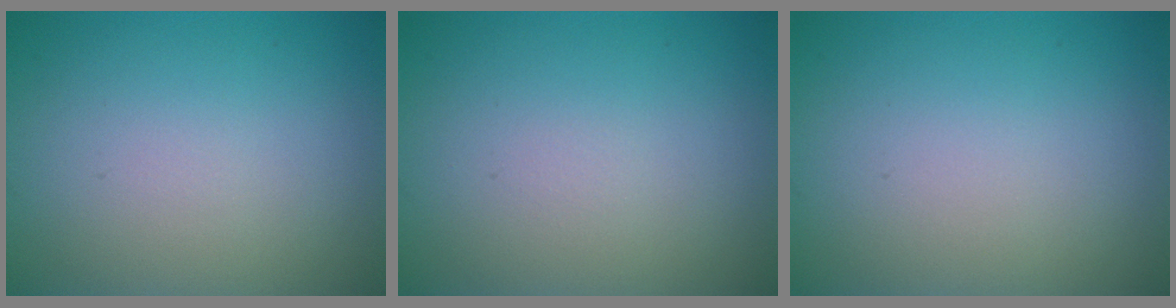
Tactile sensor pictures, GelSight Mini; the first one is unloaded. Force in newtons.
{"total": 0.0}
{"total": 0.0}